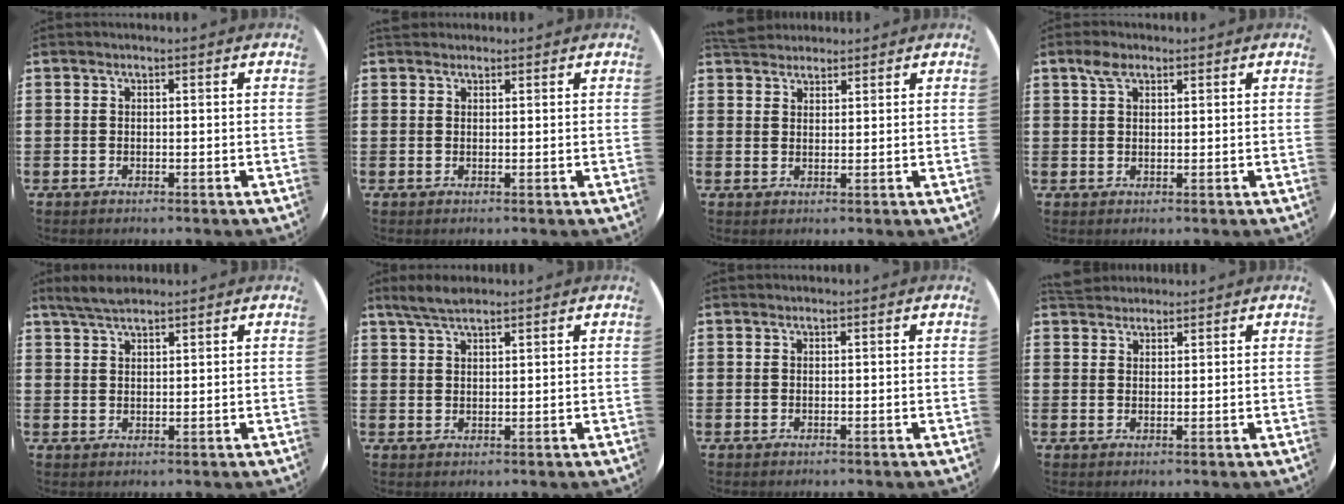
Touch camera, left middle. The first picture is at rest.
{"total": 0.9, "force": [0.8, 0.4, -0.1], "torque": [0.001, 0.003, 0.016]}
{"total": 3.2, "force": [3.1, 0.9, 0.2], "torque": [-0.001, -0.003, 0.058]}
{"total": 2.4, "force": [1.6, 1.3, 1.3], "torque": [-0.022, 0.004, 0.027]}
{"total": 3.3, "force": [2.9, 0.8, 1.4], "torque": [-0.031, 0.002, 0.054]}
{"total": 3.4, "force": [2.9, 0.9, 1.6], "torque": [-0.037, 0.000, 0.053]}
{"total": 0.0}
{"total": 2.7, "force": [2.6, 0.7, 0.2], "torque": [-0.008, 0.002, 0.051]}